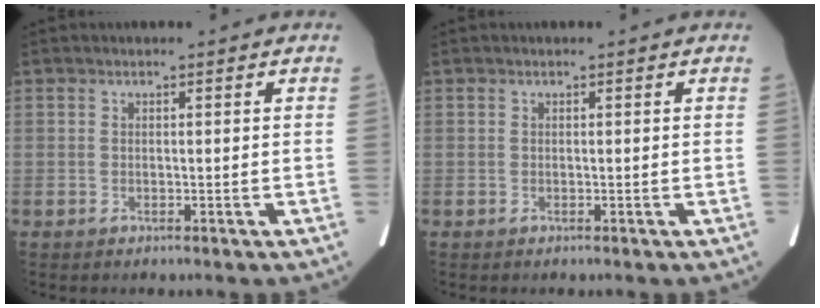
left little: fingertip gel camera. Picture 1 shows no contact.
{"total": 0.0}